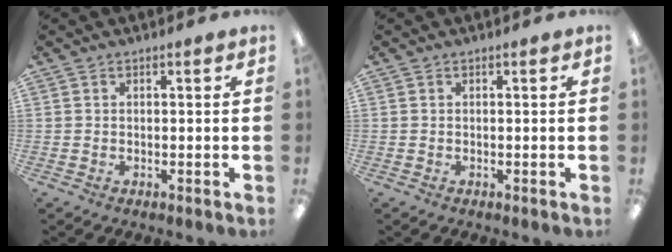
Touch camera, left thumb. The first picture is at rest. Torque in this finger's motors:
{"motor_torque": [0.00, 0.00, 0.08, -0.08, 0.00]}